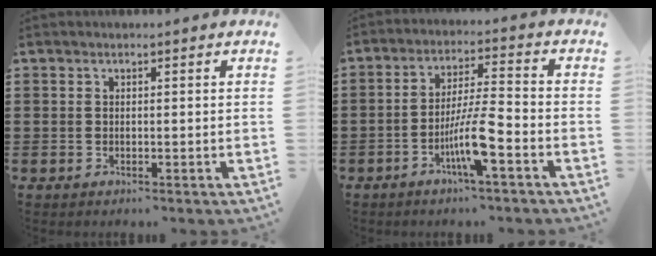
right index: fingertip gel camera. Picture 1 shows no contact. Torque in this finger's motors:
{"motor_torque": [1.85, 0.29, 0.59, 0.11]}